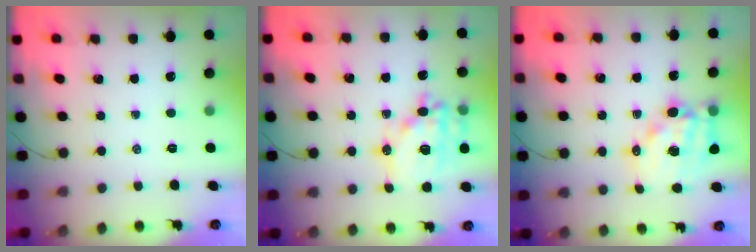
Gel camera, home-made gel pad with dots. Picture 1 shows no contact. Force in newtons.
{"total": 18.1, "press": 17.8, "slide": 3.2}
{"total": 13.8, "press": 13.4, "slide": 3.6}